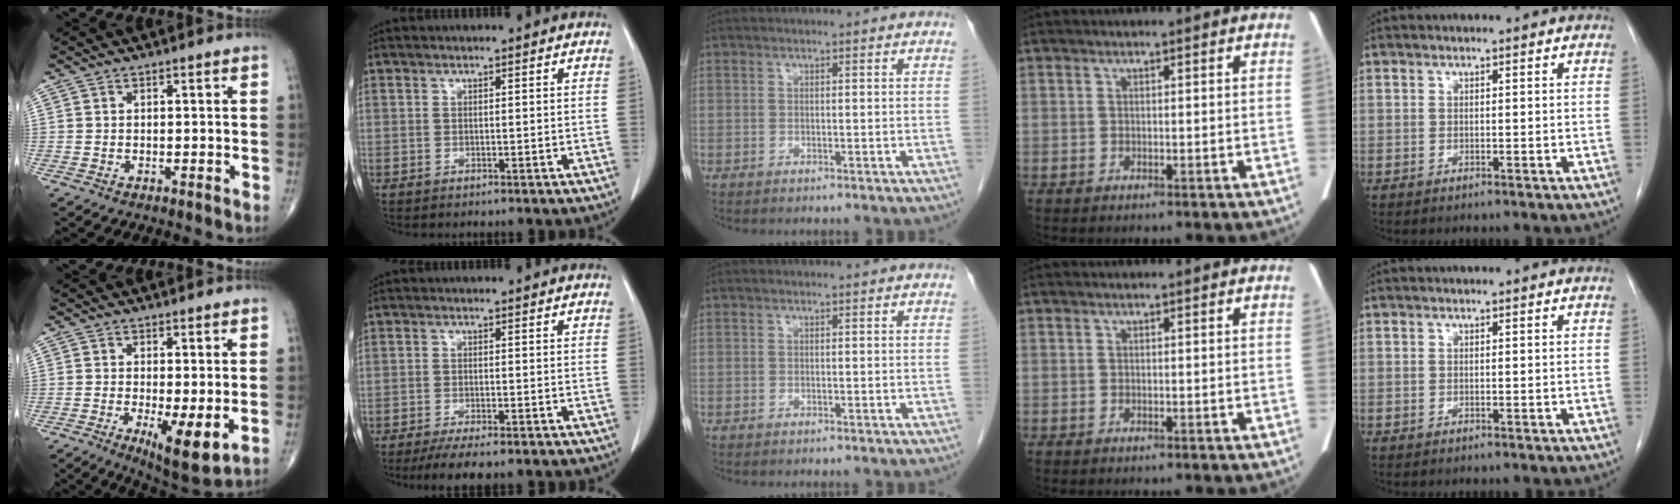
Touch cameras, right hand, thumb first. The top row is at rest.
{"thumb": {"total": 8.4, "force": [-1.6, 2.4, 7.9], "torque": [-0.124, -0.027, -0.019]}, "index": {"total": 8.9, "force": [-7.4, 1.5, 4.6], "torque": [-0.058, -0.008, -0.106]}}